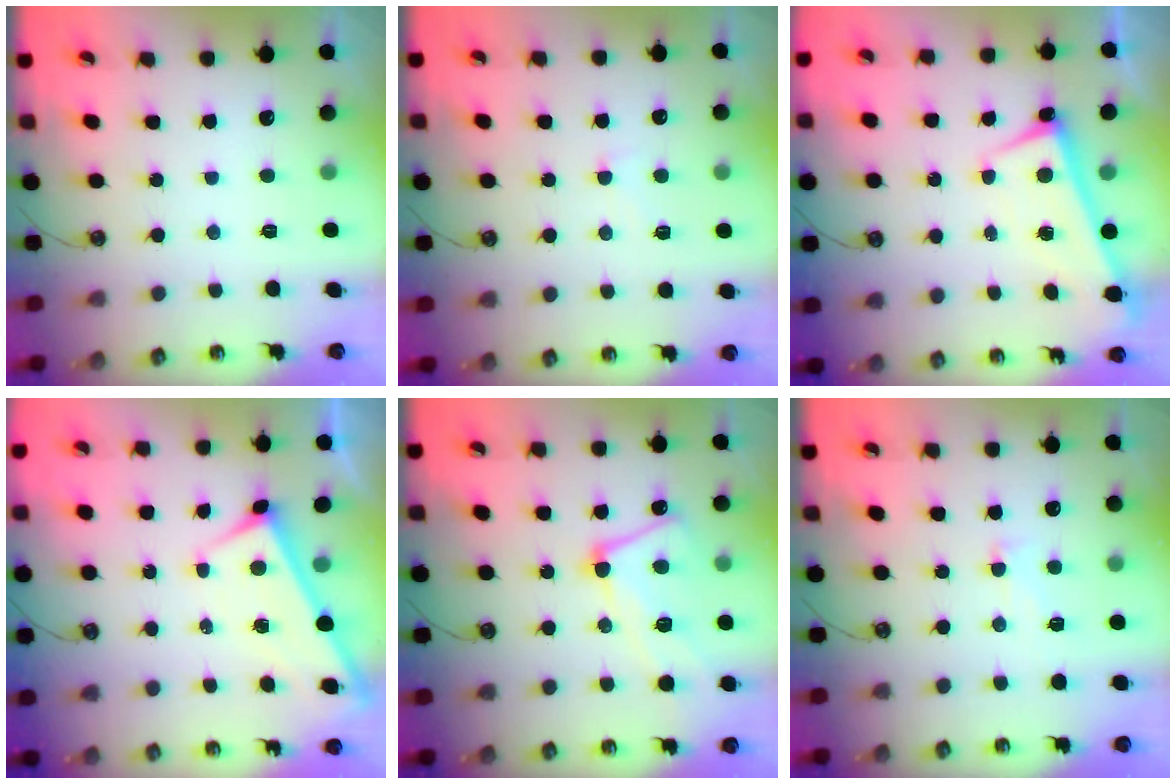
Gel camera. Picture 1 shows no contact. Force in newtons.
{"total": 0.8, "press": 0.1, "slide": 0.8}
{"total": 0.8, "press": 0.6, "slide": 0.5}
{"total": 1.2, "press": 1.1, "slide": 0.4}
{"total": 9.4, "press": 9.3, "slide": 1.3}
{"total": 3.7, "press": 3.6, "slide": 0.8}